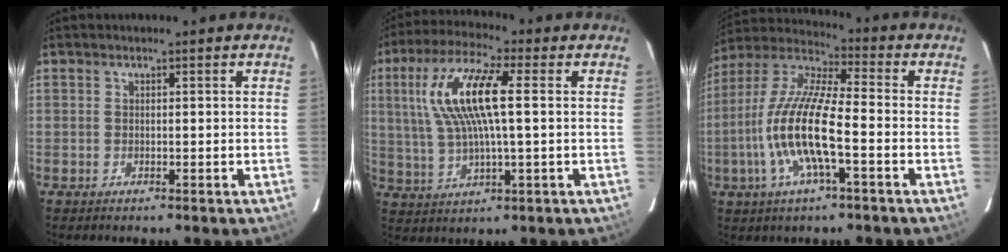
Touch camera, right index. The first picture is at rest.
{"total": 13.4, "force": [2.5, 3.3, 12.7], "torque": [-0.252, 0.014, 0.052]}
{"total": 15.0, "force": [-4.1, 3.0, 14.1], "torque": [-0.287, -0.005, -0.086]}